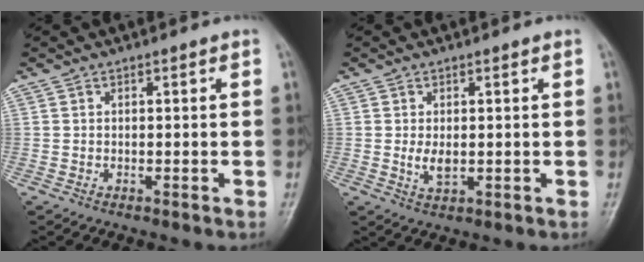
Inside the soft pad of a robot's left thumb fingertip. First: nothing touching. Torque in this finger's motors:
{"motor_torque": [-0.04, 0.27, 0.25, 0.25, 0.05]}